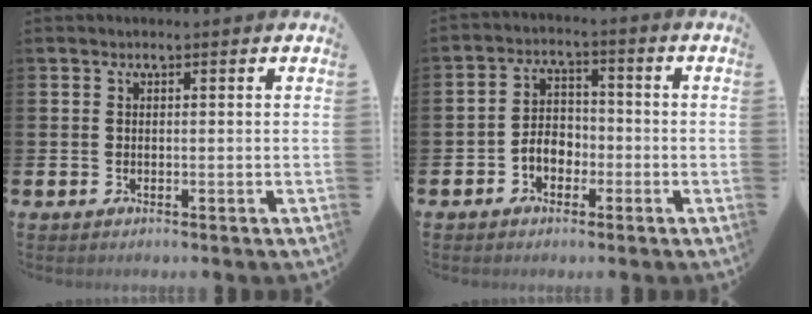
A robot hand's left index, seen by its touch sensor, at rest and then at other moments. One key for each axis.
{"total": 3.9, "fx": -1.9, "fy": 2.8, "fz": 1.9, "tx": -0.036, "ty": 0.010, "tz": -0.042}